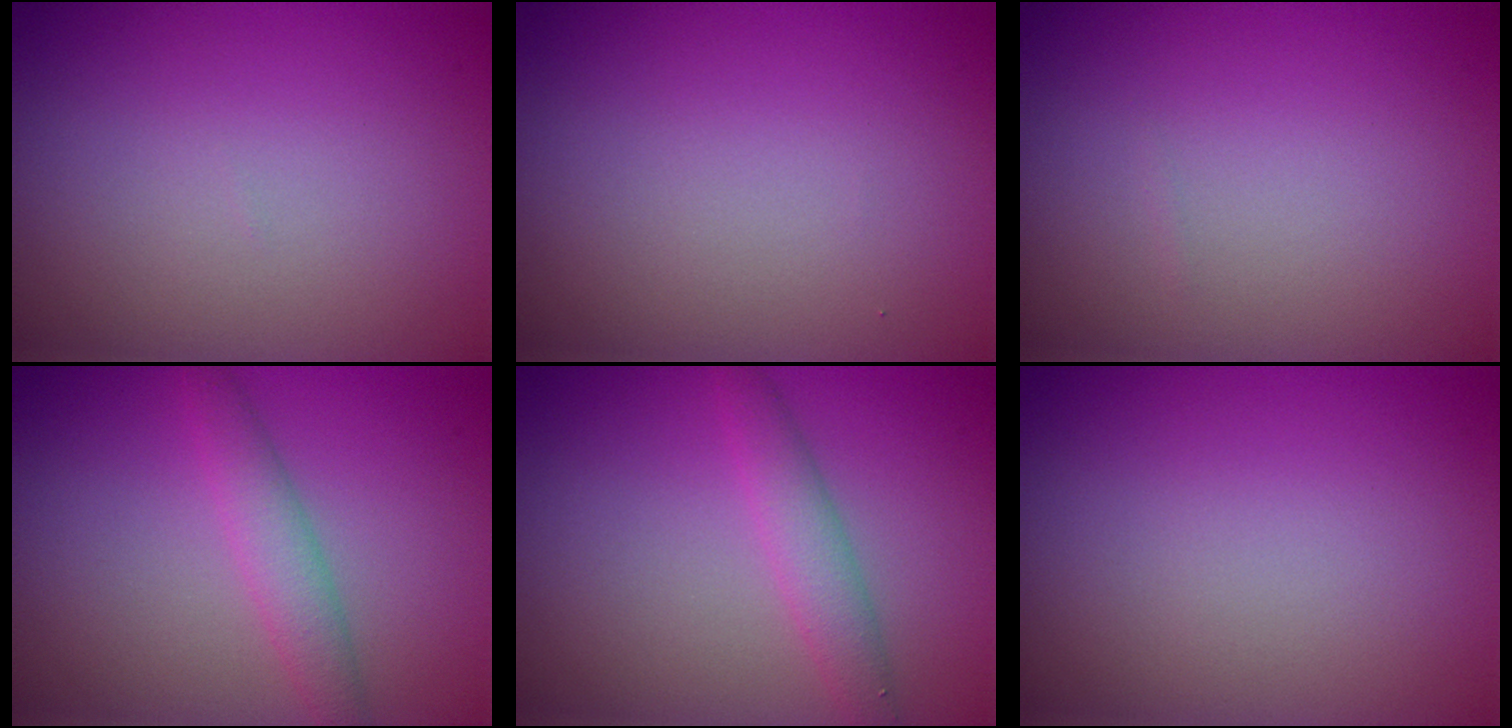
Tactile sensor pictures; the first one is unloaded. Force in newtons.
{"total": 0.0}
{"total": 0.0}
{"total": 2.5, "press": 2.5, "slide": 0.0}
{"total": 2.4, "press": 2.4, "slide": 0.1}
{"total": 0.0}